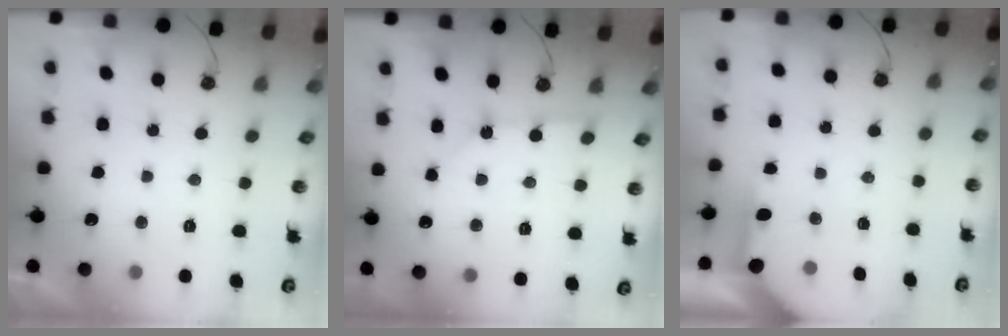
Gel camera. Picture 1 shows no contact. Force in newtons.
{"total": 2.4, "press": 2.4, "slide": 0.4}
{"total": 3.9, "press": 3.9, "slide": 0.4}